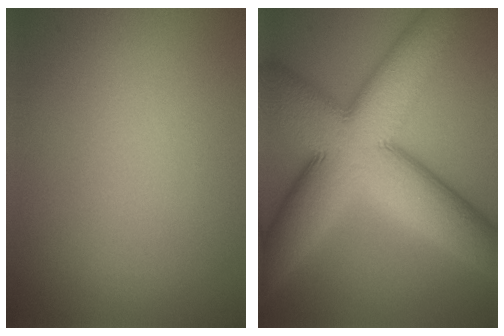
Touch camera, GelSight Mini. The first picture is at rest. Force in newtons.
{"total": 14.9, "press": 14.9, "slide": 0.2}